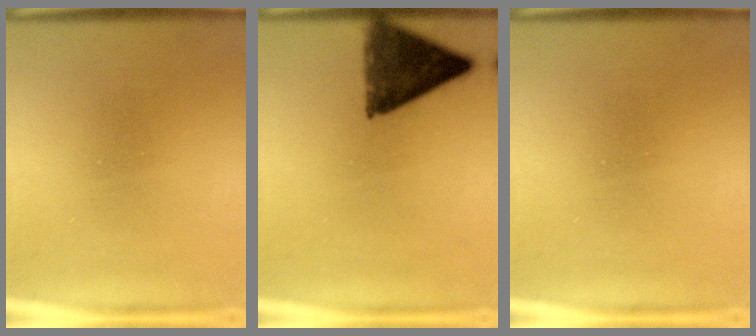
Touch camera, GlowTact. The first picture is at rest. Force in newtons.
{"total": 8.7}
{"total": 0.0}